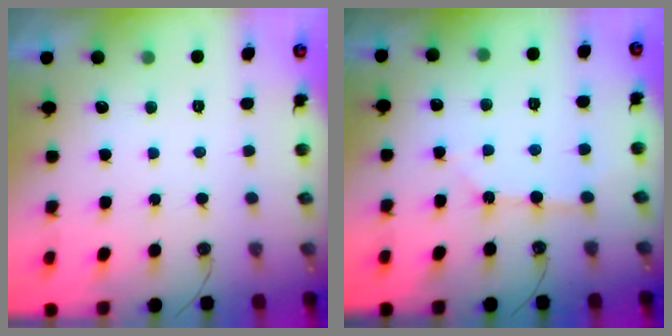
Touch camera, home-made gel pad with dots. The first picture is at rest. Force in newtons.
{"total": 2.7, "press": 2.7, "slide": 0.4}